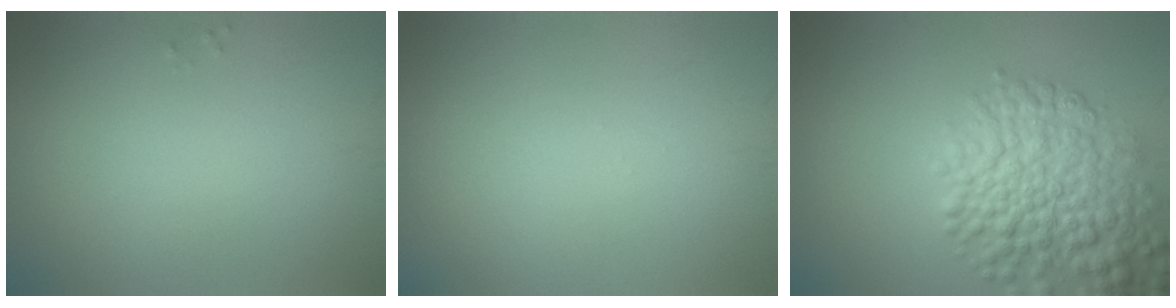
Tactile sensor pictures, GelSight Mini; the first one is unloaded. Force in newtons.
{"total": 0.0}
{"total": 7.2, "press": 7.2, "slide": 0.3}